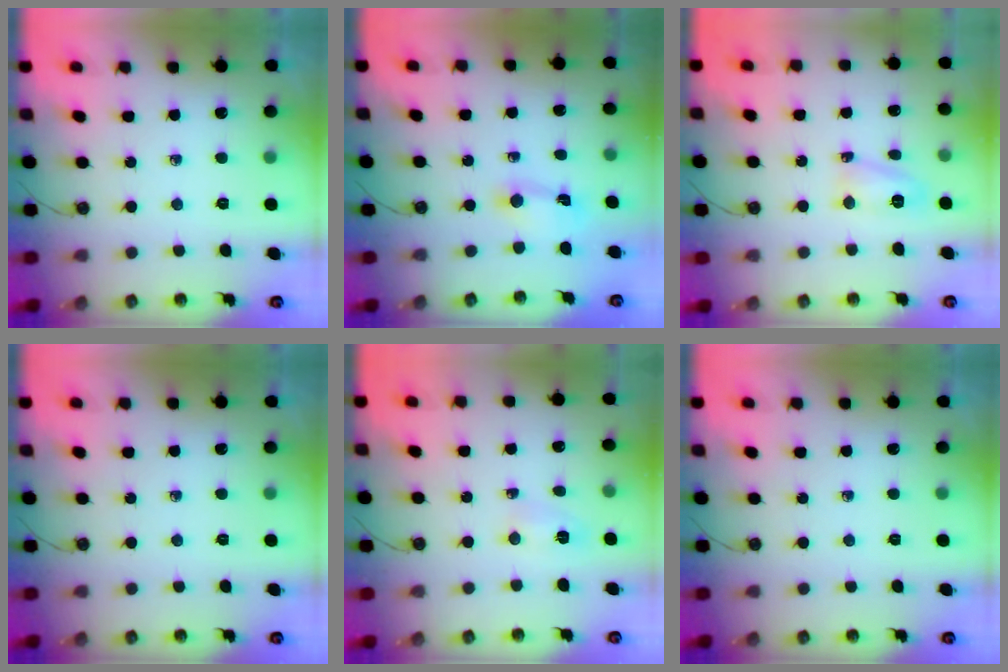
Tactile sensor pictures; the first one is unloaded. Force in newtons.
{"total": 2.0, "press": 2.0, "slide": 0.4}
{"total": 8.9, "press": 5.8, "slide": 6.8}
{"total": 0.0}
{"total": 3.0, "press": 2.8, "slide": 1.1}
{"total": 0.0}